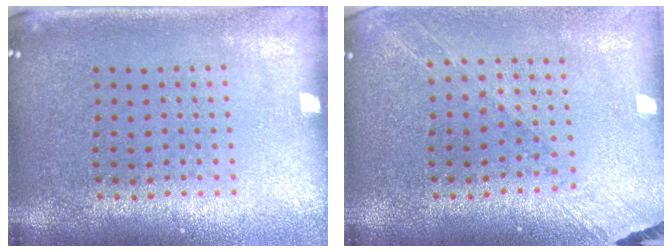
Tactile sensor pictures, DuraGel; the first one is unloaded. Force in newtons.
{"total": 1.3, "press": 1.2, "slide": 0.3}